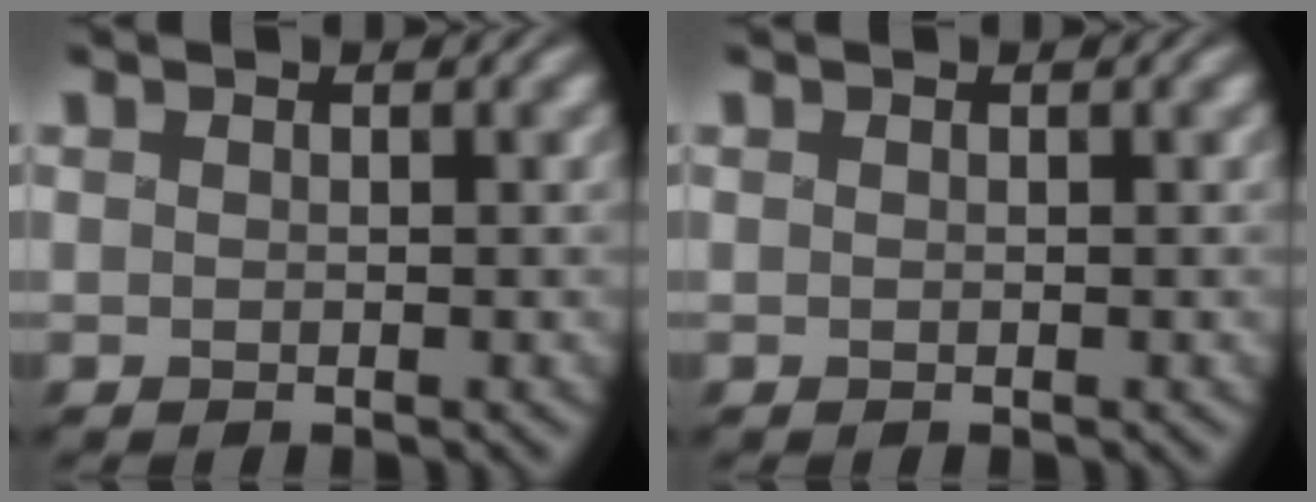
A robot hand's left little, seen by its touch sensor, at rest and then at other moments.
{"total": 0.0}